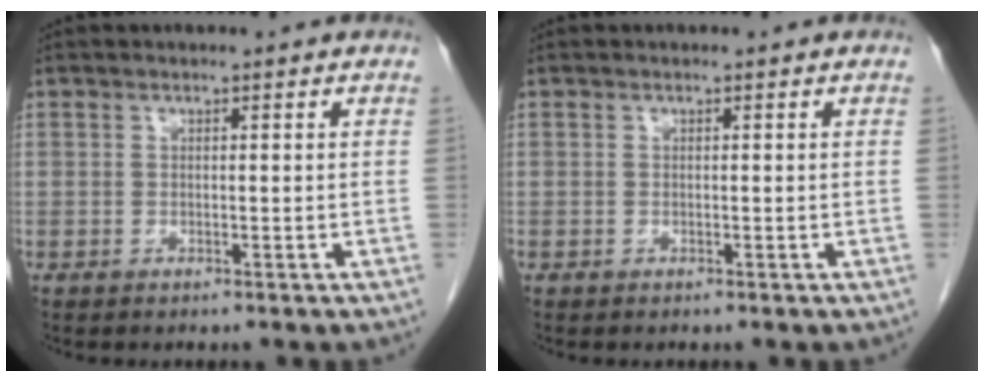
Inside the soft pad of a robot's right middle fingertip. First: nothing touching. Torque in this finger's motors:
{"motor_torque": [0.56, -0.69, 0.29, 0.06]}